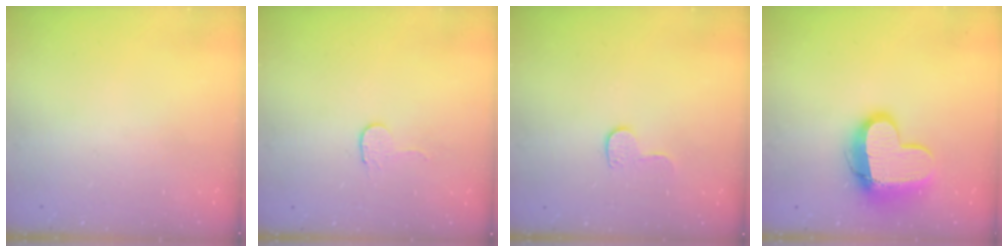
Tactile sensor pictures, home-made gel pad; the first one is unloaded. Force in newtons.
{"total": 2.7, "press": 2.7, "slide": 0.2}
{"total": 6.9, "press": 6.9, "slide": 0.5}
{"total": 14.4, "press": 14.4, "slide": 1.0}